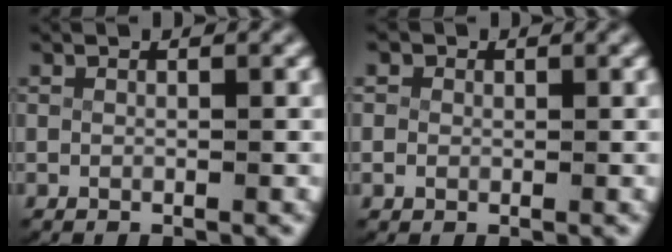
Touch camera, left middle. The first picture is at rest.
{"total": 1.7, "force": [0.2, 1.6, 0.4], "torque": [-0.022, -0.006, 0.006]}